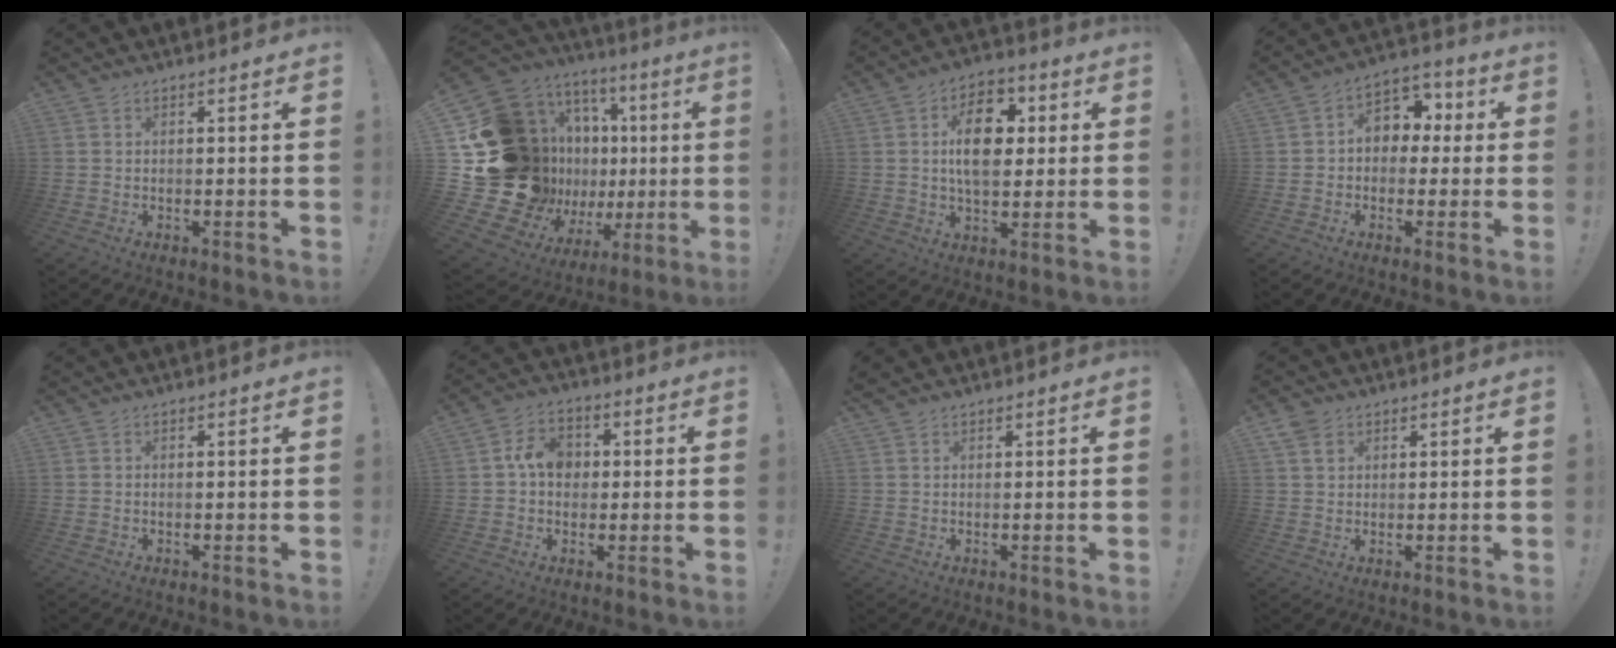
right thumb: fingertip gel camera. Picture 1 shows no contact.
{"total": 24.2, "force": [1.9, 18.5, 15.5], "torque": [-0.268, -0.071, 0.122]}
{"total": 14.5, "force": [2.6, 9.5, 10.7], "torque": [-0.160, 0.011, 0.047]}
{"total": 8.3, "force": [0.9, 7.2, 4.1], "torque": [-0.053, 0.004, 0.022]}
{"total": 0.0}
{"total": 9.1, "force": [1.3, 7.2, 5.4], "torque": [-0.085, 0.018, 0.027]}
{"total": 0.7, "force": [0.7, 0.2, 0.0], "torque": [0.006, -0.002, 0.012]}
{"total": 4.3, "force": [2.5, 3.1, 1.7], "torque": [-0.030, -0.006, 0.049]}